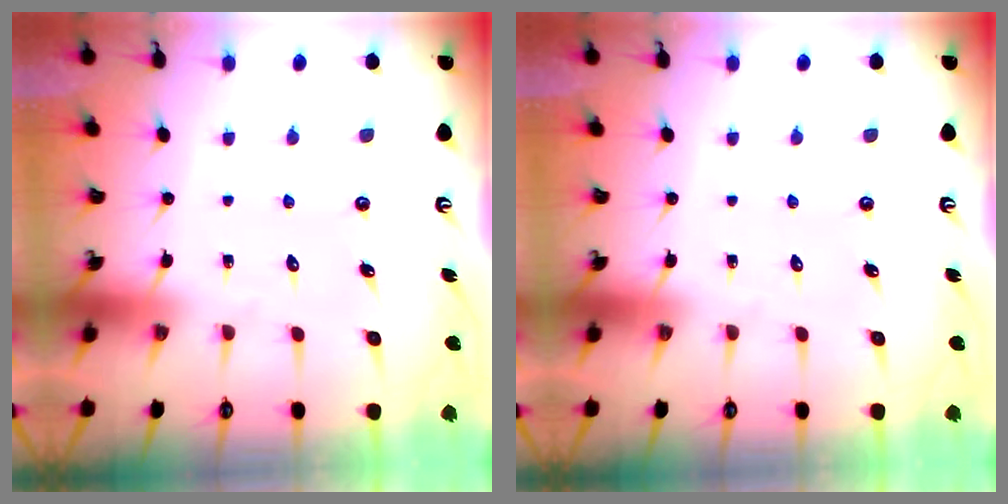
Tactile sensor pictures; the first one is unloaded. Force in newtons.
{"total": 0.0}